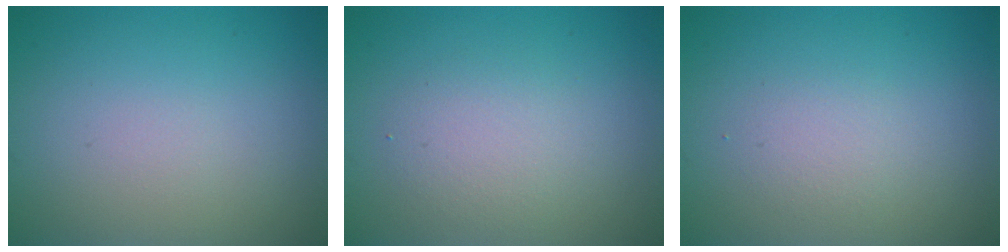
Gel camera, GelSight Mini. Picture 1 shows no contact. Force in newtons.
{"total": 2.4, "press": 2.4, "slide": 0.1}
{"total": 1.3, "press": 1.3, "slide": 0.1}